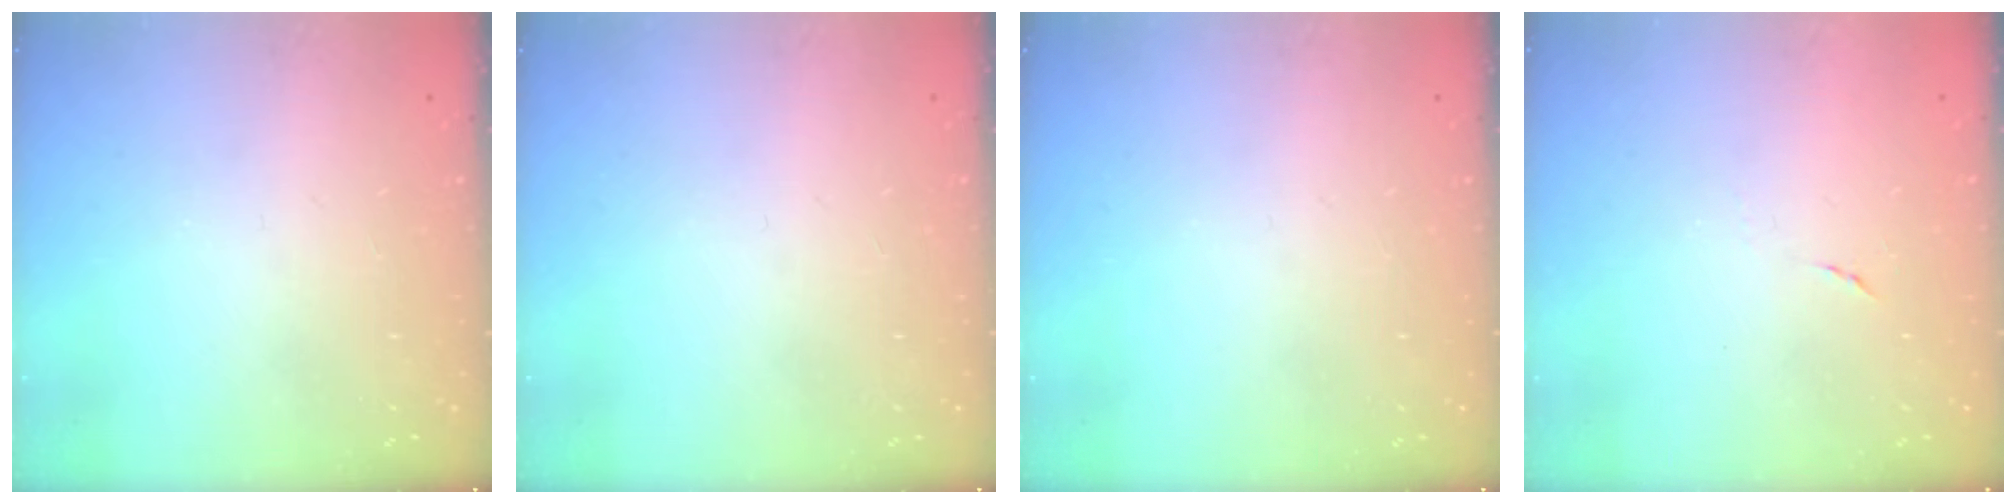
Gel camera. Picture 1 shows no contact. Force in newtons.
{"total": 0.0}
{"total": 0.0}
{"total": 3.9, "press": 3.5, "slide": 1.6}